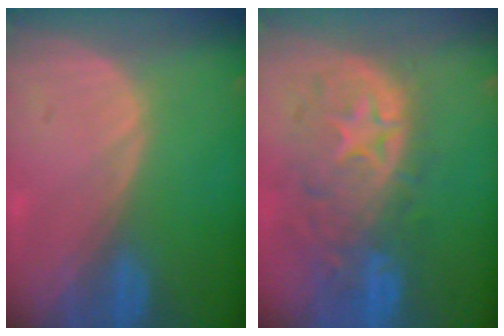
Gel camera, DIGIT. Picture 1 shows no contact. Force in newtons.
{"total": 11.1, "press": 9.8, "slide": 5.1}